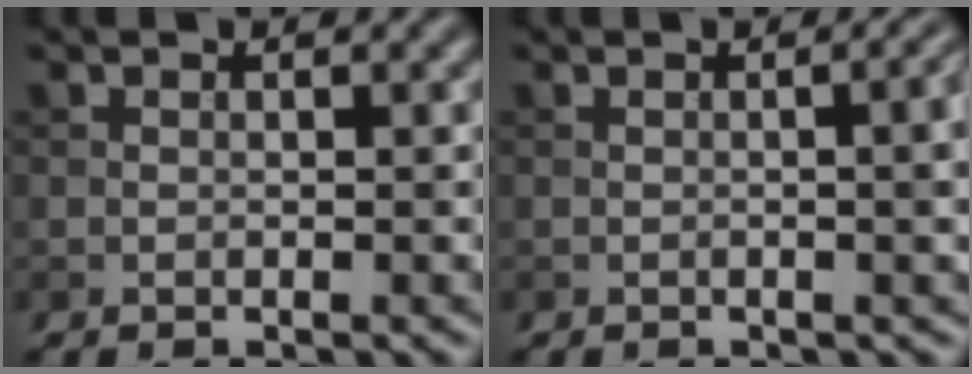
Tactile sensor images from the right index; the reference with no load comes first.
{"total": 6.1, "force": [-0.1, 2.7, 5.4], "torque": [-0.029, 0.014, -0.001]}